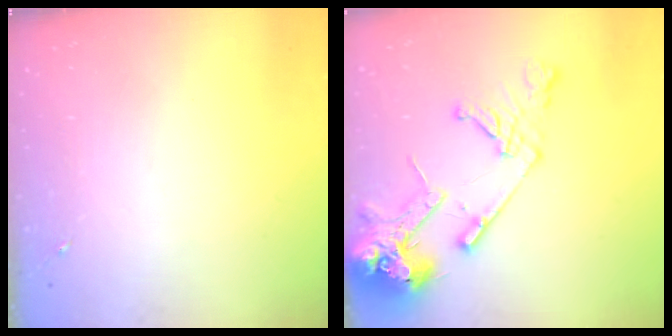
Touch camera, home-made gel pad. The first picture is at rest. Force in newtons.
{"total": 16.9, "press": 16.7, "slide": 2.4}